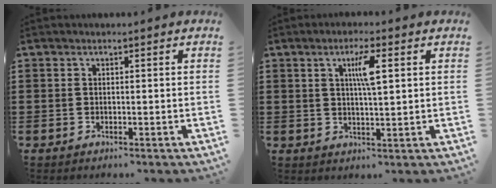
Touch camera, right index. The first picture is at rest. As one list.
[{"total": 4.8, "force": [1.5, 0.8, 4.5], "torque": [-0.084, 0.006, 0.019]}]